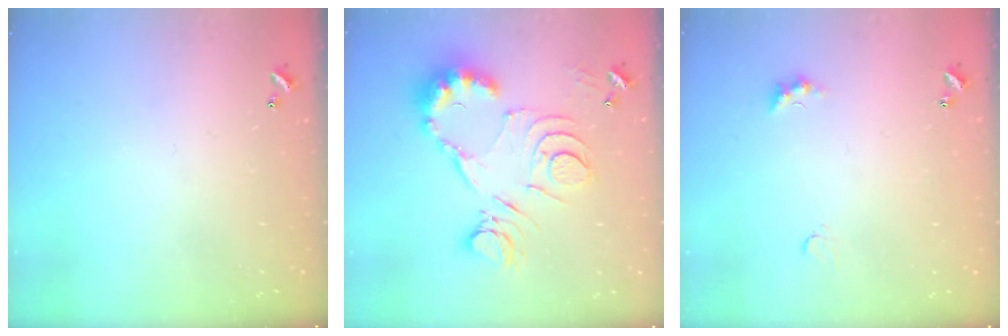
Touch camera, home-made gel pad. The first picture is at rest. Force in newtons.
{"total": 15.2, "press": 15.2, "slide": 1.1}
{"total": 2.8, "press": 2.8, "slide": 0.5}